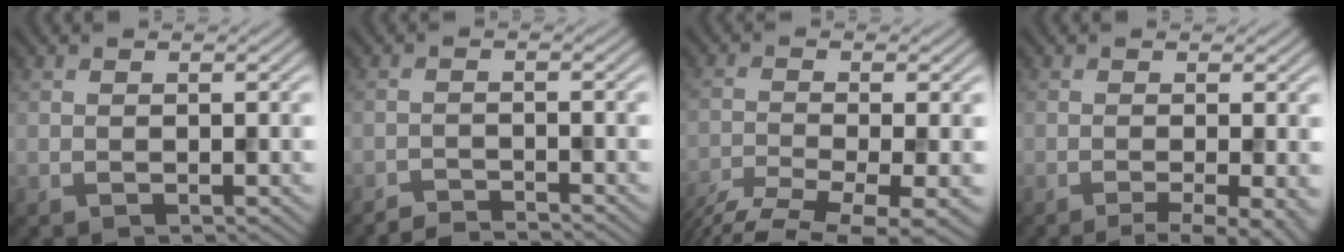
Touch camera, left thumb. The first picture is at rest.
{"total": 2.5, "force": [-2.4, 0.1, 0.6], "torque": [-0.005, 0.001, -0.048]}
{"total": 9.2, "force": [-6.9, 1.8, 5.9], "torque": [-0.108, -0.022, -0.105]}
{"total": 5.4, "force": [-2.5, 1.1, 4.6], "torque": [-0.057, -0.001, -0.039]}